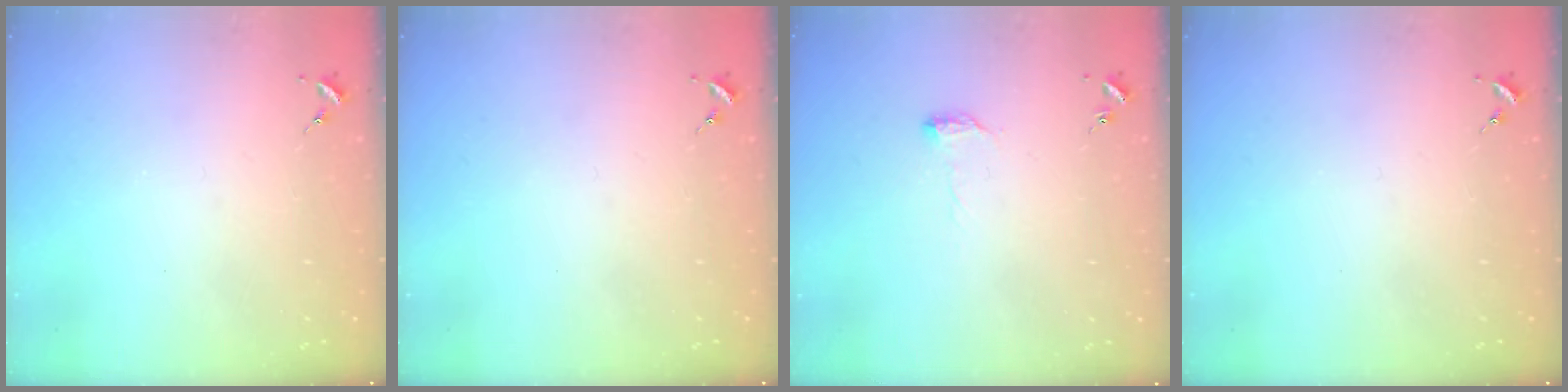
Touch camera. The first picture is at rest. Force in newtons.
{"total": 0.0}
{"total": 6.1, "press": 6.1, "slide": 0.7}
{"total": 0.0}